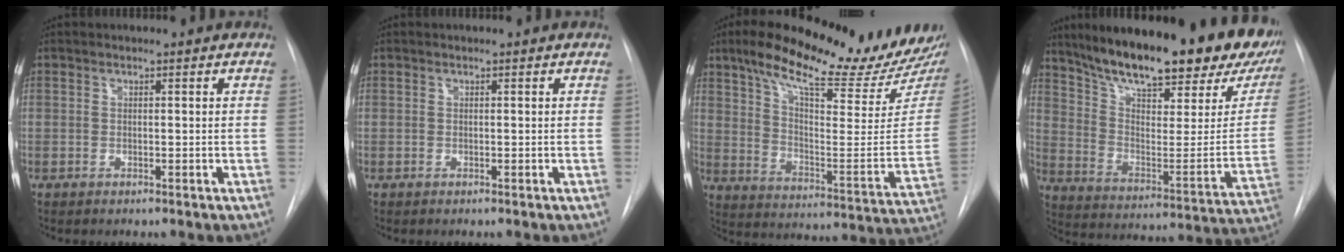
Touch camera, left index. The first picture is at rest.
{"total": 0.0}
{"total": 24.4, "force": [19.3, 3.9, 14.4], "torque": [-0.224, -0.038, 0.269]}
{"total": 31.6, "force": [24.0, 7.8, 19.1], "torque": [-0.290, -0.035, 0.328]}